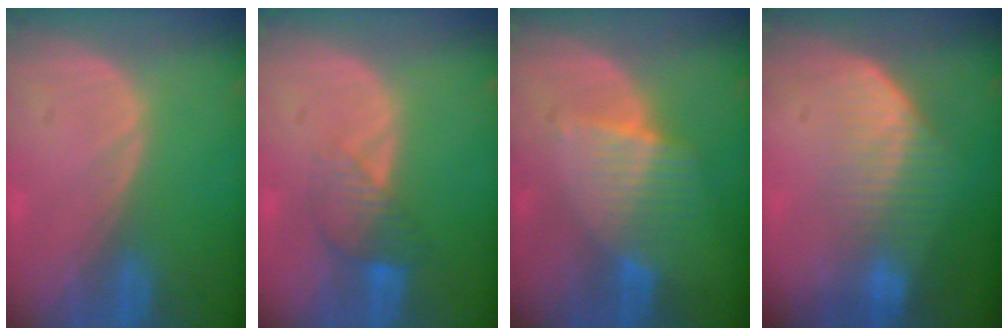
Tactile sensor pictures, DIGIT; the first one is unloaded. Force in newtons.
{"total": 4.4, "press": 3.8, "slide": 2.2}
{"total": 6.9, "press": 6.0, "slide": 3.3}
{"total": 7.4, "press": 6.4, "slide": 3.8}